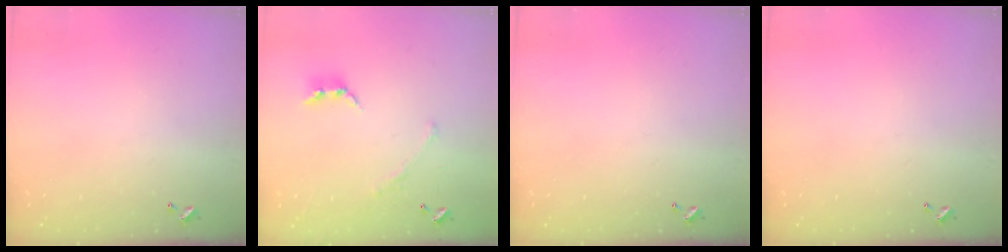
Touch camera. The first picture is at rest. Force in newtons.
{"total": 2.3, "press": 2.0, "slide": 1.0}
{"total": 0.0}
{"total": 0.0}